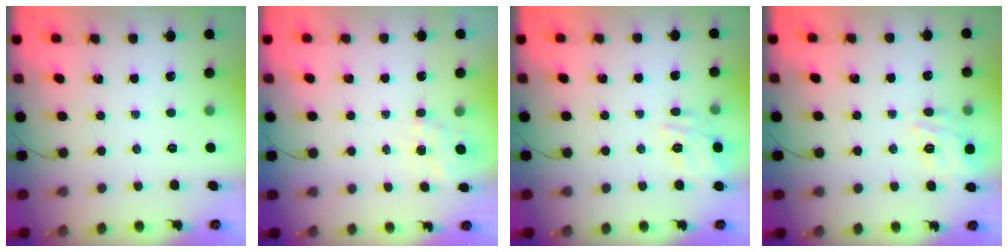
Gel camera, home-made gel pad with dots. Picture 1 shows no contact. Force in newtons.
{"total": 6.7, "press": 6.5, "slide": 1.4}
{"total": 12.6, "press": 12.6, "slide": 0.6}
{"total": 5.6, "press": 5.5, "slide": 0.8}